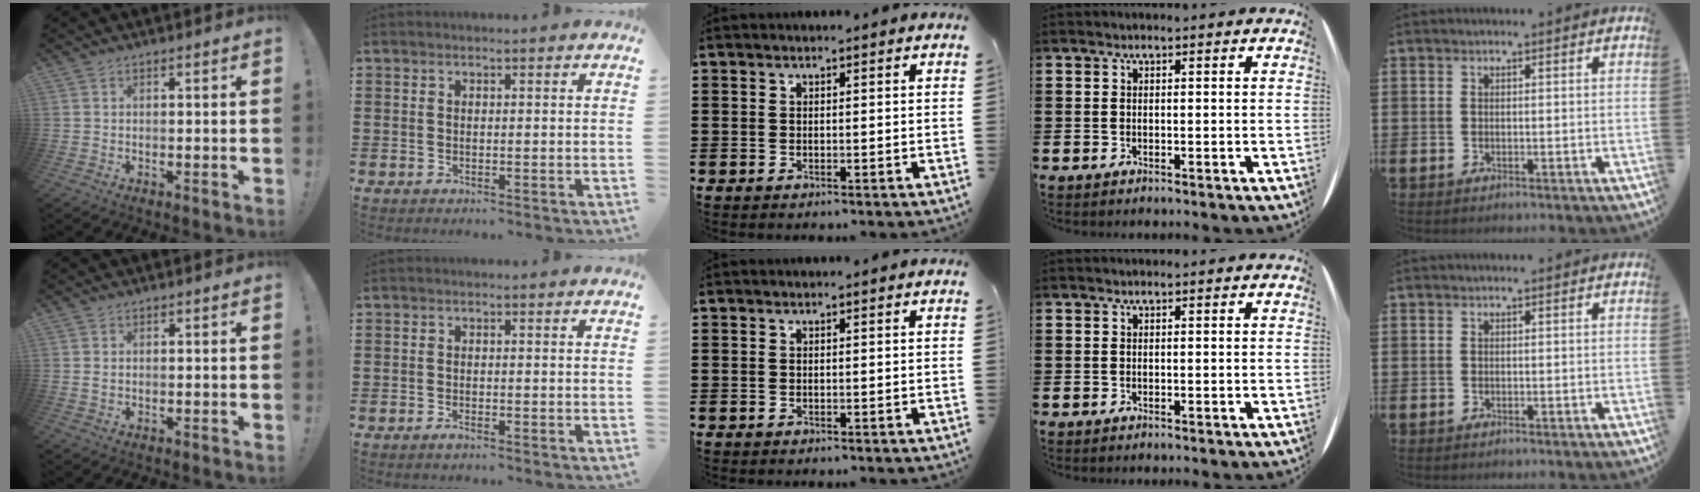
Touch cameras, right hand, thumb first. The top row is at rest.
{"thumb": {"total": 0.9, "force": [0.3, 0.5, 0.7], "torque": [-0.009, 0.001, 0.004]}, "index": {"total": 0.9, "force": [-0.7, 0.1, 0.5], "torque": [-0.011, -0.004, -0.012]}}